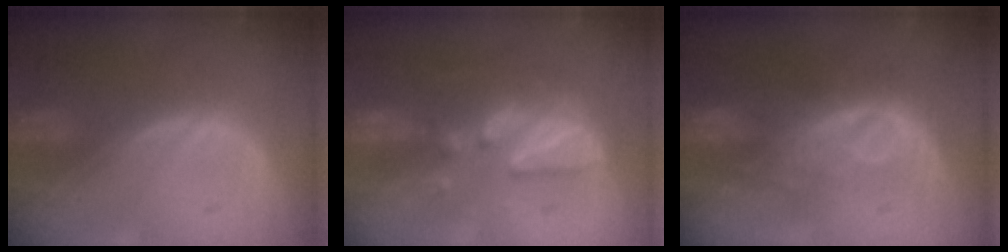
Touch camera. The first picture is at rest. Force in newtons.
{"total": 8.9, "press": 7.8, "slide": 4.2}
{"total": 9.2, "press": 8.2, "slide": 4.0}